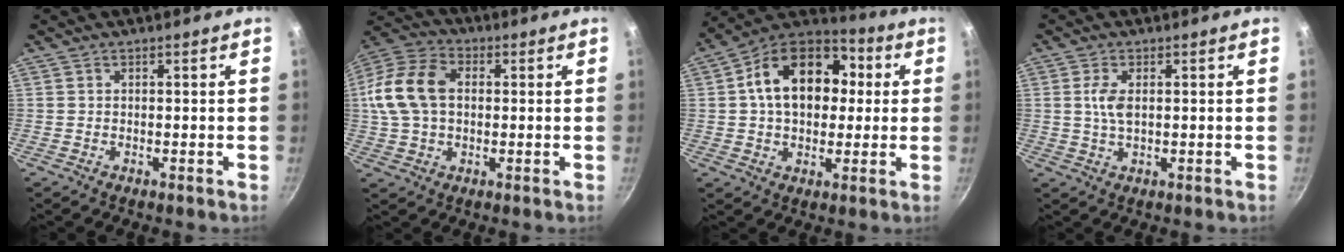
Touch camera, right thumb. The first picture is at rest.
{"total": 14.4, "force": [1.5, 10.0, 10.2], "torque": [-0.186, 0.027, 0.015]}
{"total": 19.0, "force": [3.1, 13.3, 13.2], "torque": [-0.185, 0.030, 0.032]}
{"total": 3.9, "force": [0.7, 1.8, 3.4], "torque": [-0.070, 0.001, 0.014]}